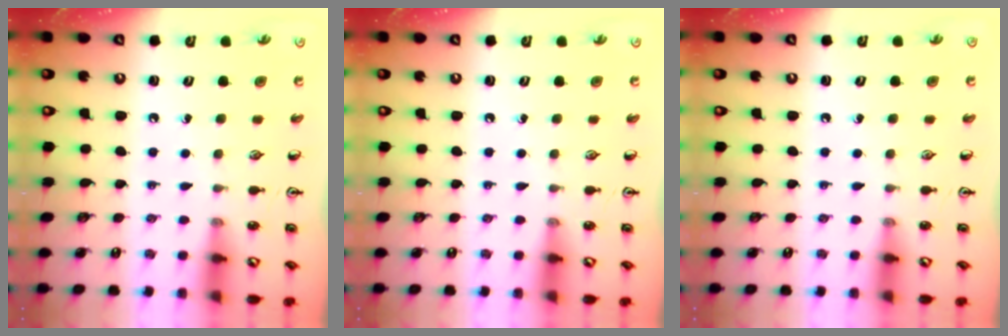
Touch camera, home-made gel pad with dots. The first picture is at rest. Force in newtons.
{"total": 0.0}
{"total": 0.0}